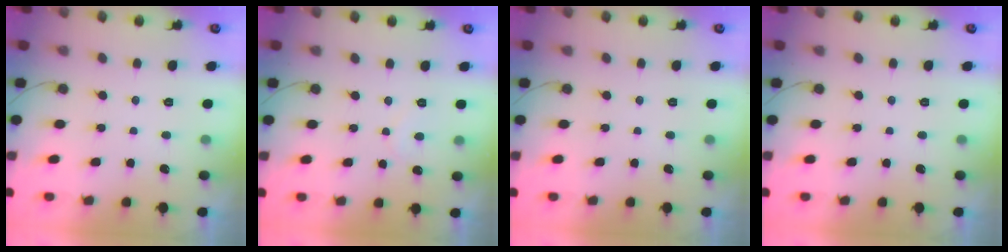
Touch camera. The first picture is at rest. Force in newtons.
{"total": 5.3, "press": 5.2, "slide": 0.4}
{"total": 0.0}
{"total": 0.0}